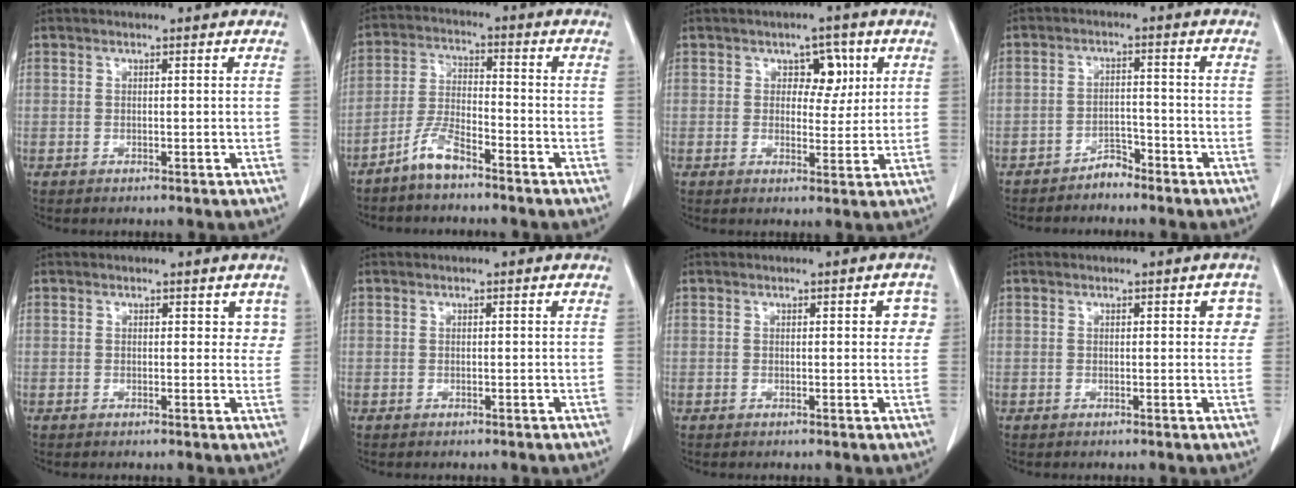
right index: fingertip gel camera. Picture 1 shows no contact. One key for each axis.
{"total": 5.6, "fx": -4.5, "fy": 1.0, "fz": 3.2, "tx": -0.076, "ty": -0.004, "tz": -0.093}
{"total": 4.6, "fx": 1.6, "fy": 3.0, "fz": 3.1, "tx": -0.034, "ty": 0.009, "tz": 0.023}
{"total": 2.9, "fx": -2.7, "fy": 0.9, "fz": 0.6, "tx": -0.009, "ty": 0.001, "tz": -0.047}
{"total": 2.4, "fx": 1.3, "fy": 1.7, "fz": 1.0, "tx": 0.009, "ty": 0.003, "tz": 0.010}
{"total": 0.0}
{"total": 3.0, "fx": 0.9, "fy": 1.3, "fz": 2.5, "tx": -0.014, "ty": 0.007, "tz": 0.004}
{"total": 2.7, "fx": 0.9, "fy": 1.4, "fz": 2.1, "tx": -0.009, "ty": 0.008, "tz": 0.004}